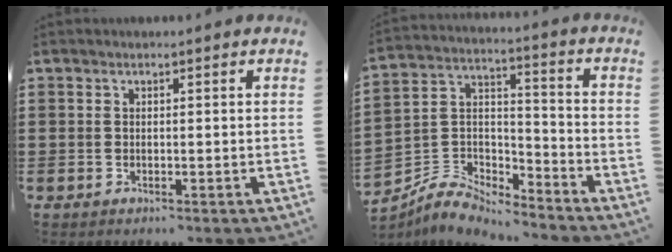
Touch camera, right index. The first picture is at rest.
{"total": 6.0, "force": [-5.7, 1.9, 0.8], "torque": [-0.042, 0.003, -0.119]}